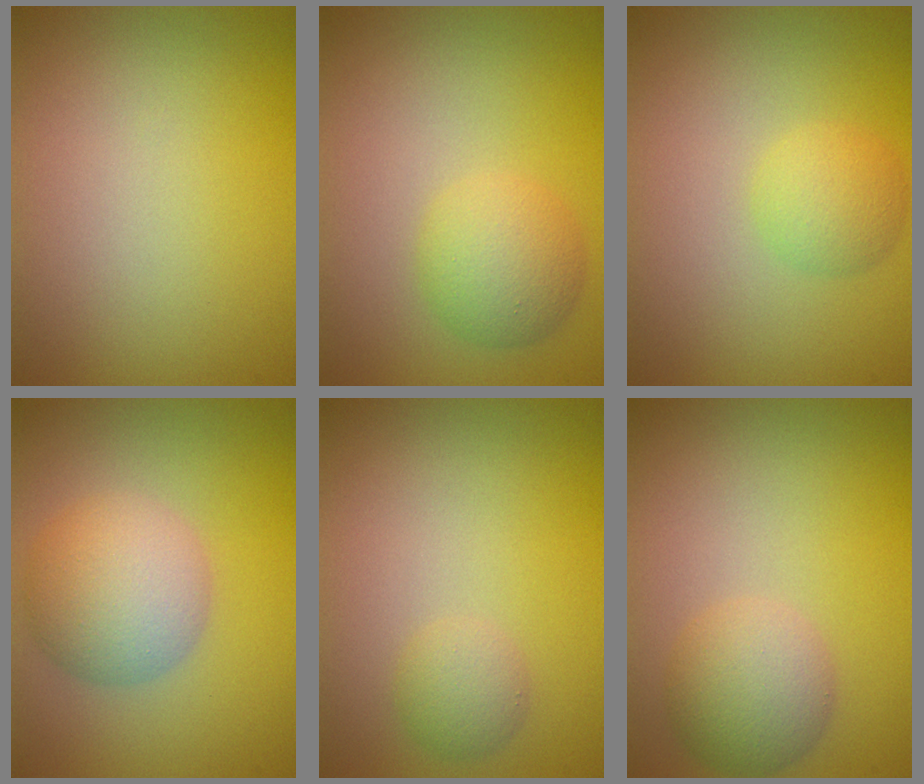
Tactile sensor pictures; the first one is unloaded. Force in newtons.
{"total": 3.4, "press": 3.4, "slide": 0.2}
{"total": 2.4, "press": 2.4, "slide": 0.1}
{"total": 5.4, "press": 5.4, "slide": 0.2}
{"total": 1.6, "press": 1.6, "slide": 0.1}
{"total": 2.8, "press": 2.8, "slide": 0.3}